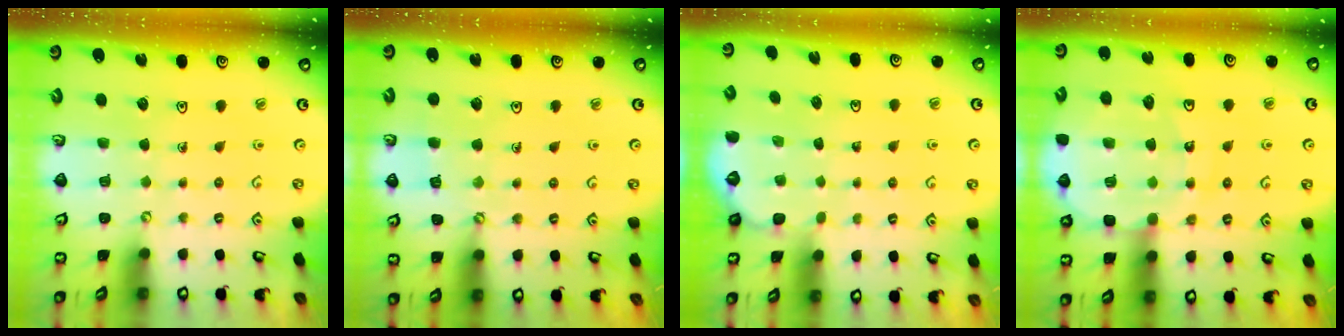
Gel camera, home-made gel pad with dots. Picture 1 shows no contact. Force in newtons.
{"total": 3.9, "press": 3.9, "slide": 0.4}
{"total": 1.4, "press": 1.4, "slide": 0.1}
{"total": 11.7, "press": 11.5, "slide": 2.3}